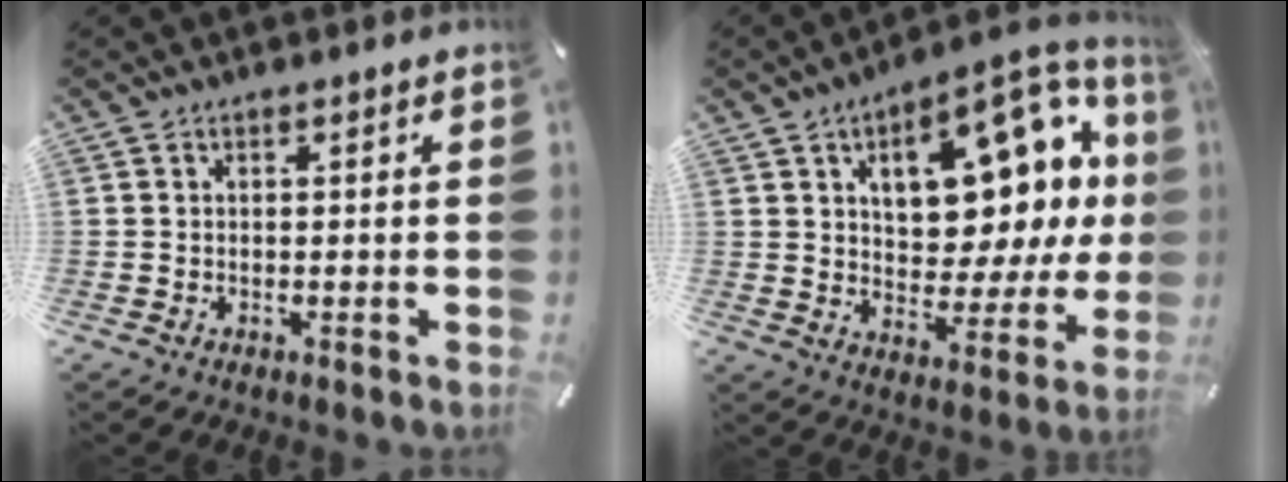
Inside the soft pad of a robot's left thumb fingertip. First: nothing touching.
{"total": 20.1, "force": [8.3, 10.8, 14.8], "torque": [-0.202, -0.047, 0.137]}